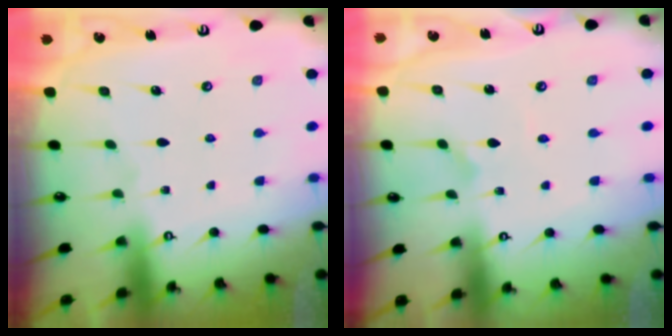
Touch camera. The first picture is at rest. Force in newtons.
{"total": 1.0, "press": 1.0, "slide": 0.1}